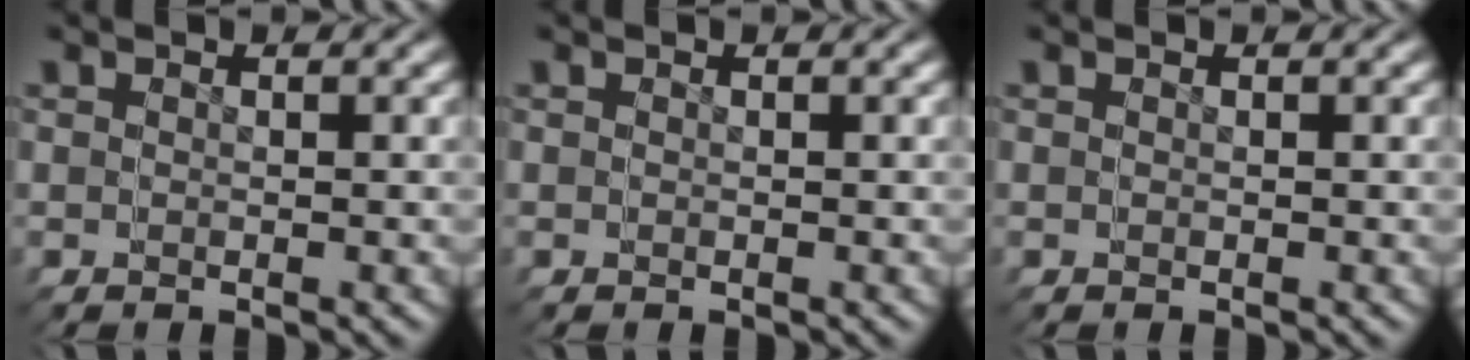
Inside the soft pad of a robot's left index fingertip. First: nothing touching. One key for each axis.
{"total": 0.0}
{"total": 0.0}